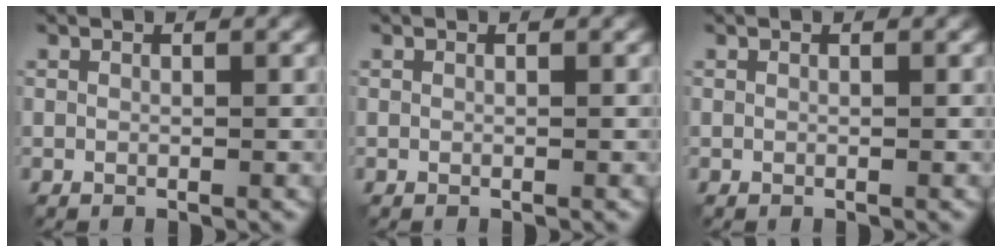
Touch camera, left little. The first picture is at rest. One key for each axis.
{"total": 0.0}
{"total": 0.0}